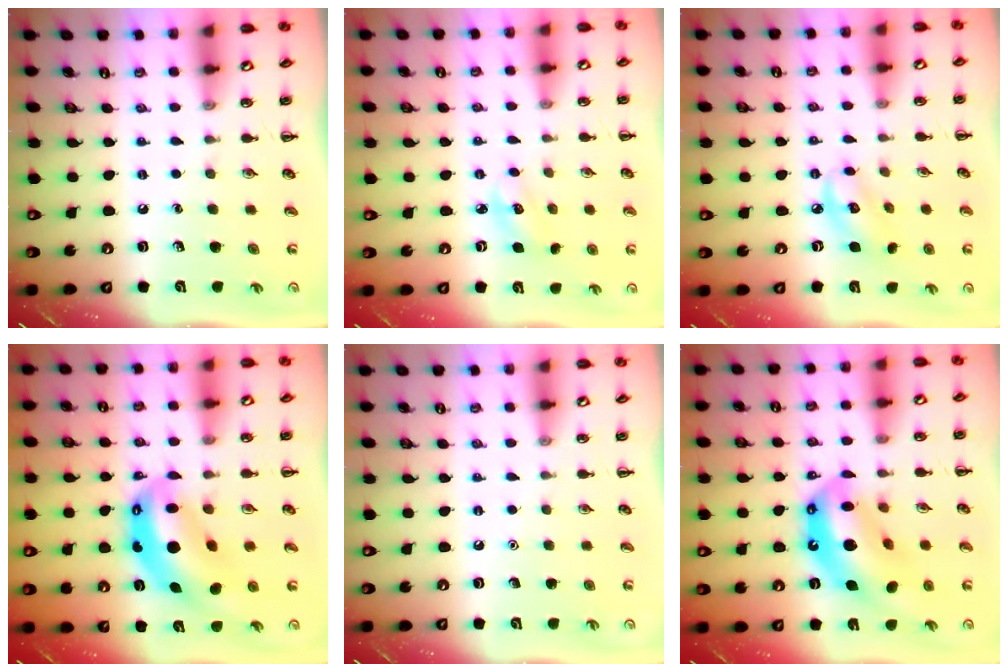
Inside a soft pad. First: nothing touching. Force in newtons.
{"total": 3.6, "press": 3.5, "slide": 0.9}
{"total": 6.7, "press": 6.7, "slide": 0.3}
{"total": 11.8, "press": 11.4, "slide": 3.1}
{"total": 1.5, "press": 1.5, "slide": 0.1}
{"total": 16.4, "press": 15.7, "slide": 4.7}